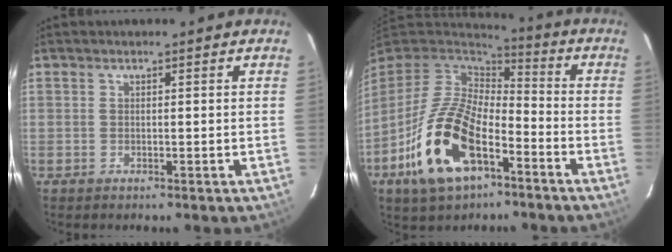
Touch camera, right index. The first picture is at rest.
{"total": 19.4, "force": [-8.8, 9.8, 14.2], "torque": [-0.306, -0.023, -0.161]}